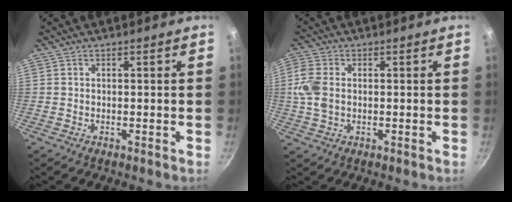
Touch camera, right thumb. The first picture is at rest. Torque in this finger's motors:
{"motor_torque": [0.35, 0.98, 0.67, 0.32, 0.02]}